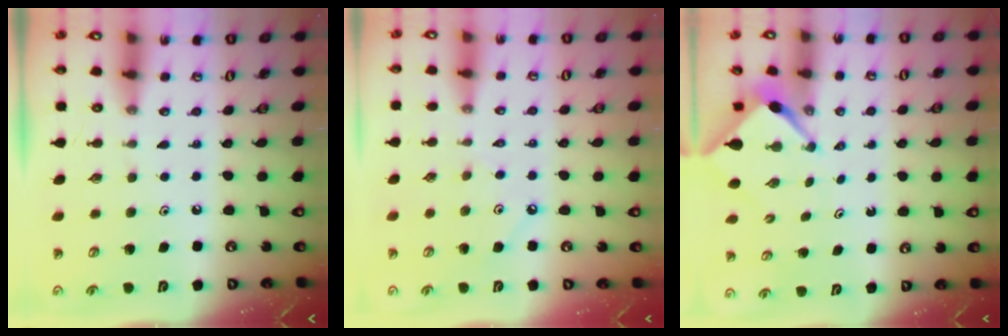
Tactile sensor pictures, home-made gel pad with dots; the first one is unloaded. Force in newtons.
{"total": 2.8, "press": 2.8, "slide": 0.1}
{"total": 2.5, "press": 2.5, "slide": 0.3}